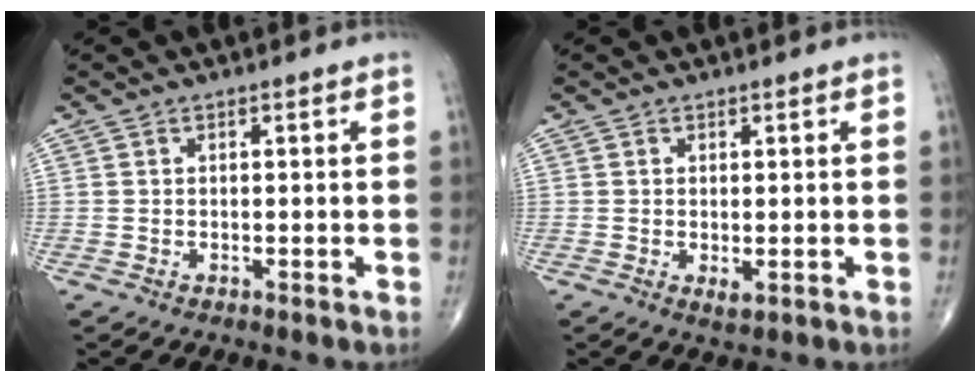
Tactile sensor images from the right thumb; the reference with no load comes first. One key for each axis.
{"total": 1.6, "fx": -0.2, "fy": 0.7, "fz": 1.4, "tx": -0.025, "ty": -0.006, "tz": 0.001}